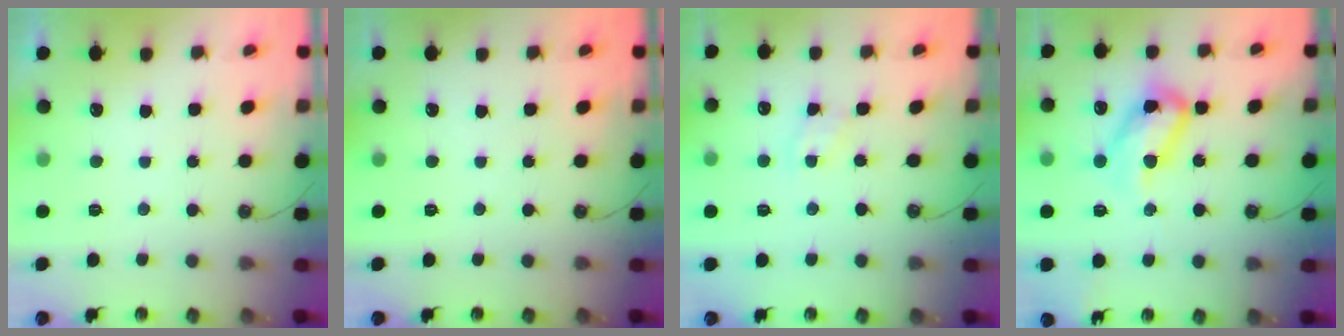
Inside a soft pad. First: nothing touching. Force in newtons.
{"total": 0.0}
{"total": 2.8, "press": 2.8, "slide": 0.4}
{"total": 16.4, "press": 16.4, "slide": 1.5}